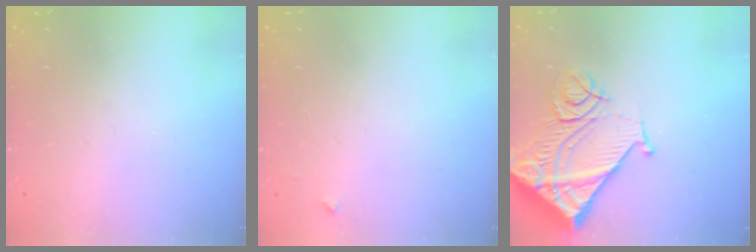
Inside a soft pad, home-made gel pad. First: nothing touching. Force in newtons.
{"total": 3.3, "press": 3.3, "slide": 0.4}
{"total": 15.3, "press": 15.2, "slide": 1.9}